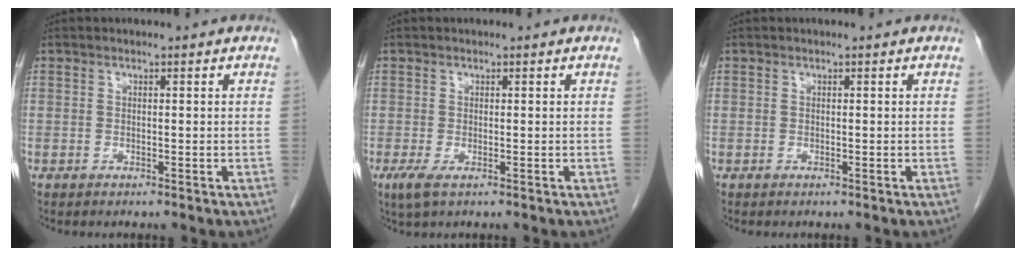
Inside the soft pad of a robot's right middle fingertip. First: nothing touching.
{"total": 2.2, "force": [-1.0, 0.5, 1.9], "torque": [-0.045, -0.009, -0.015]}
{"total": 0.0}